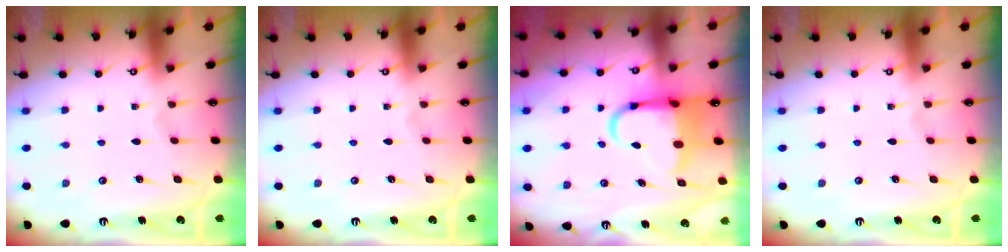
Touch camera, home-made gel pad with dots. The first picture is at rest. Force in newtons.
{"total": 0.0}
{"total": 8.6, "press": 8.4, "slide": 1.7}
{"total": 0.0}